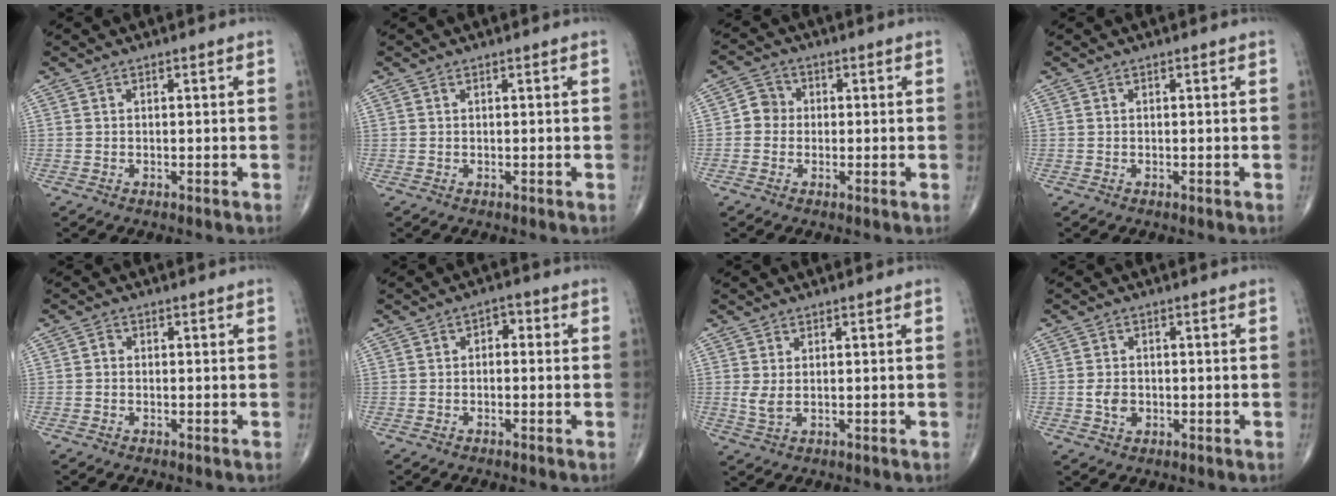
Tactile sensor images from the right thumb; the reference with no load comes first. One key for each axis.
{"total": 0.0}
{"total": 3.8, "fx": -0.2, "fy": 3.6, "fz": 1.3, "tx": -0.001, "ty": 0.009, "tz": -0.014}
{"total": 0.0}
{"total": 1.0, "fx": -0.2, "fy": 0.8, "fz": 0.5, "tx": -0.003, "ty": 0.002, "tz": -0.008}
{"total": 2.6, "fx": 0.1, "fy": 1.8, "fz": 1.9, "tx": -0.011, "ty": 0.011, "tz": -0.009}
{"total": 2.6, "fx": 0.4, "fy": 1.1, "fz": 2.3, "tx": -0.054, "ty": -0.004, "tz": 0.015}
{"total": 3.1, "fx": -0.5, "fy": 2.4, "fz": 1.9, "tx": -0.027, "ty": 0.002, "tz": -0.008}